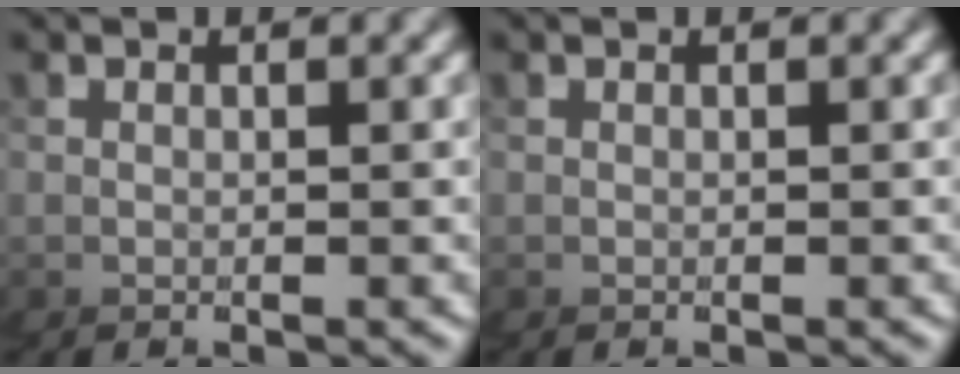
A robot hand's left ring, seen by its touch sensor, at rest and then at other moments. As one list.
[{"total": 0.0}]